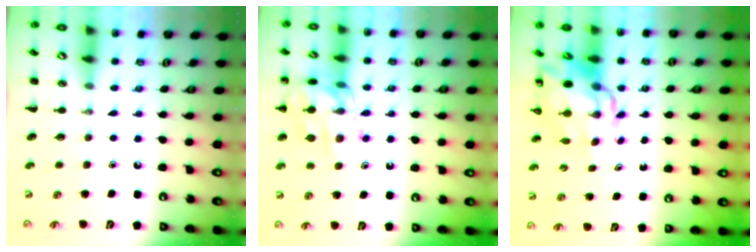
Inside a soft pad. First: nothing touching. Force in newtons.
{"total": 13.9, "press": 13.8, "slide": 1.1}
{"total": 11.2, "press": 10.7, "slide": 3.1}